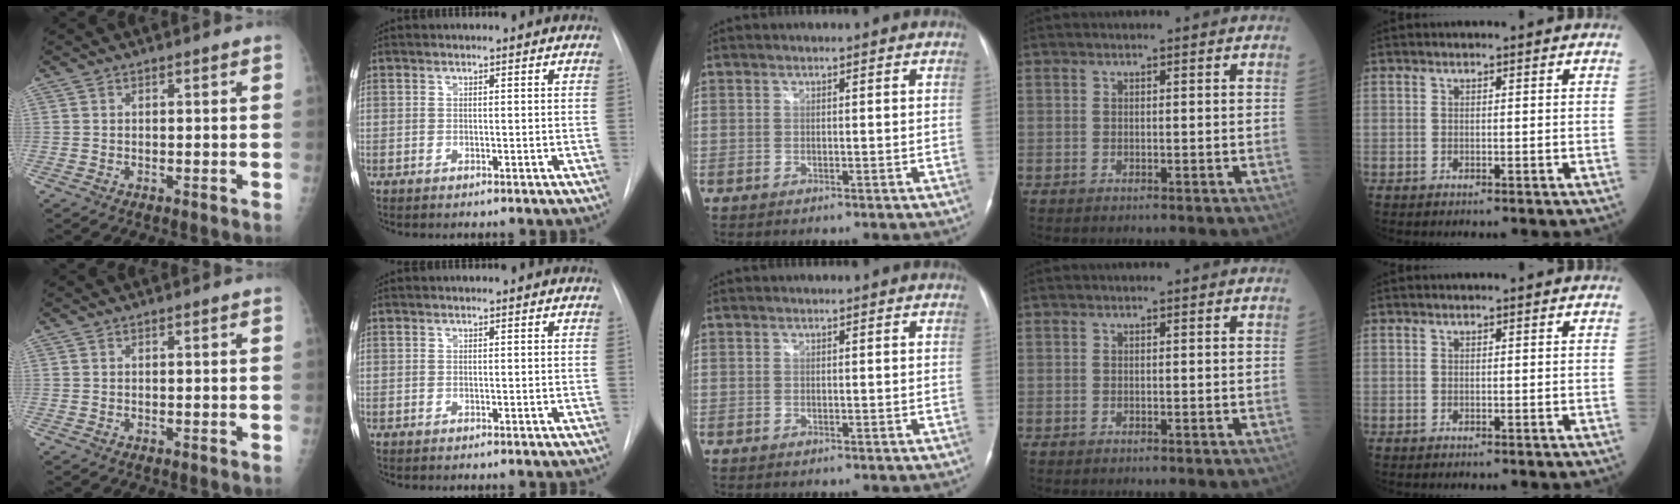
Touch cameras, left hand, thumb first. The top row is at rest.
{}